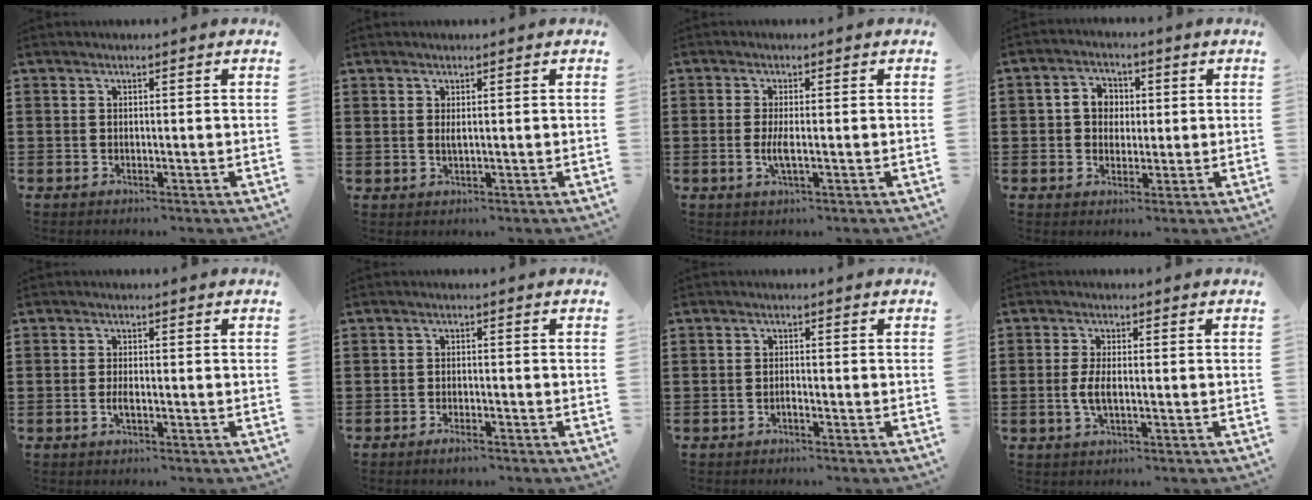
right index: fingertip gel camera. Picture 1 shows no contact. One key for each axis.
{"total": 1.0, "fx": 0.6, "fy": 0.3, "fz": 0.7, "tx": -0.016, "ty": 0.003, "tz": 0.010}
{"total": 2.8, "fx": -0.5, "fy": 0.5, "fz": 2.7, "tx": -0.056, "ty": -0.006, "tz": -0.011}
{"total": 4.5, "fx": 0.4, "fy": 3.9, "fz": 2.3, "tx": -0.058, "ty": 0.015, "tz": 0.002}
{"total": 1.6, "fx": -0.5, "fy": 0.4, "fz": 1.4, "tx": -0.034, "ty": -0.003, "tz": -0.011}
{"total": 1.5, "fx": -1.2, "fy": 0.3, "fz": 0.7, "tx": -0.016, "ty": -0.001, "tz": -0.023}
{"total": 0.8, "fx": -0.6, "fy": 0.2, "fz": 0.4, "tx": -0.010, "ty": -0.003, "tz": -0.011}
{"total": 3.4, "fx": -0.5, "fy": 1.1, "fz": 3.2, "tx": -0.071, "ty": -0.004, "tz": -0.015}